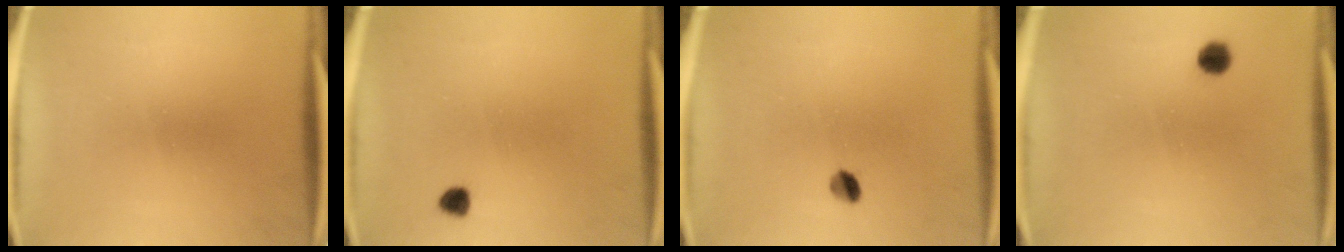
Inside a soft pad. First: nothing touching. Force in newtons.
{"total": 1.8}
{"total": 2.5}
{"total": 2.6}